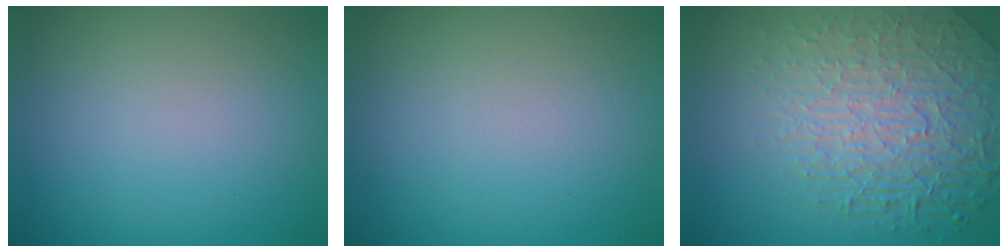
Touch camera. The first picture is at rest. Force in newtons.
{"total": 0.0}
{"total": 8.4, "press": 5.7, "slide": 6.2}